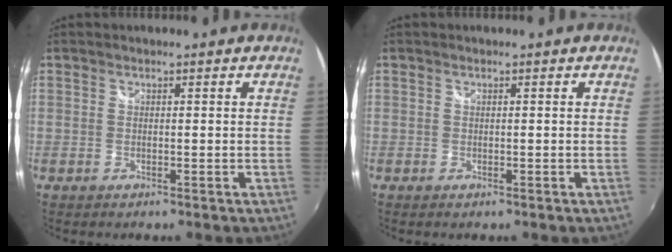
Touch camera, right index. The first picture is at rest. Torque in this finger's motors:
{"motor_torque": [-0.10, -0.07, 0.01, 0.02]}